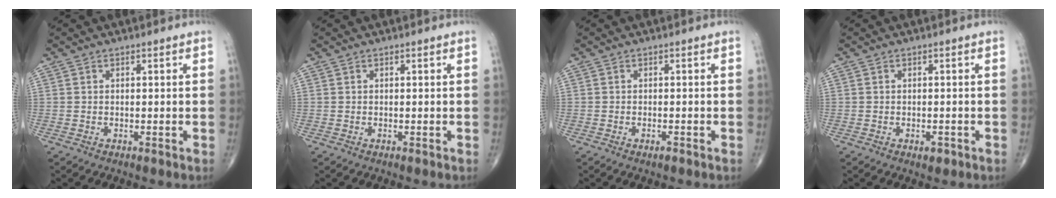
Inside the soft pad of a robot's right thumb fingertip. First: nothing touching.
{"total": 0.0}
{"total": 1.0, "force": [-0.7, 0.3, 0.7], "torque": [-0.011, 0.000, -0.013]}
{"total": 1.6, "force": [-0.8, 0.8, 1.0], "torque": [-0.010, 0.000, -0.011]}